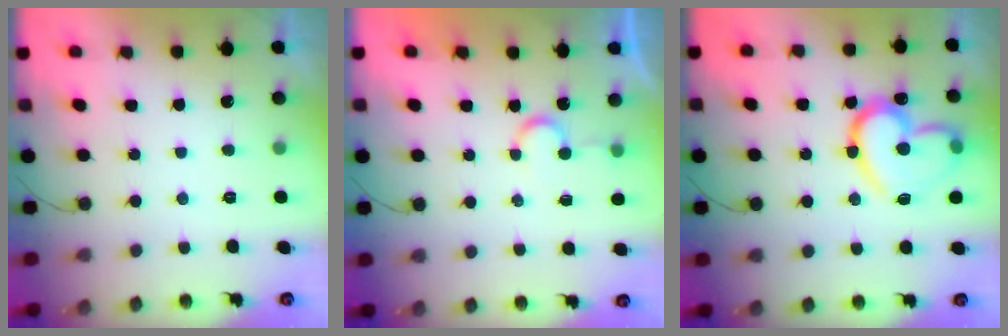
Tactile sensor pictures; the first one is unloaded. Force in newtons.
{"total": 4.9, "press": 4.9, "slide": 0.3}
{"total": 18.9, "press": 18.9, "slide": 1.5}